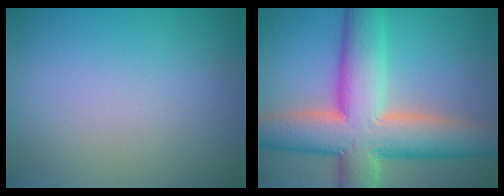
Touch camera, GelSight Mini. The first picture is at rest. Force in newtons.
{"total": 11.6, "press": 11.6, "slide": 1.0}